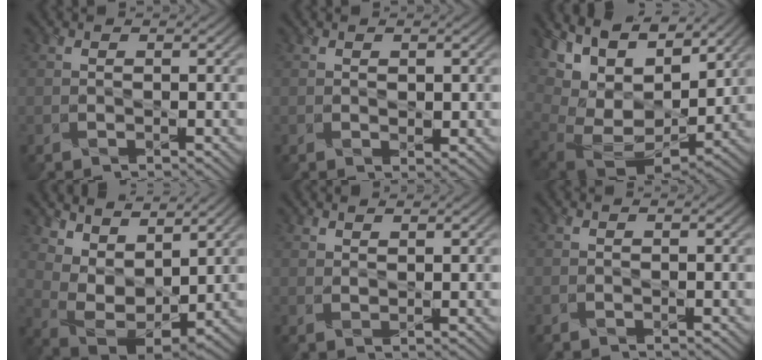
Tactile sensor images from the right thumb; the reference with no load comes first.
{"total": 1.3, "force": [0.4, 0.8, 0.9], "torque": [-0.015, -0.004, 0.011]}
{"total": 16.2, "force": [8.6, 8.6, 10.7], "torque": [-0.235, 0.036, 0.153]}
{"total": 8.8, "force": [6.3, 3.6, 5.0], "torque": [-0.117, -0.001, 0.118]}
{"total": 1.2, "force": [1.2, 0.1, 0.3], "torque": [-0.010, -0.002, 0.025]}
{"total": 0.0}